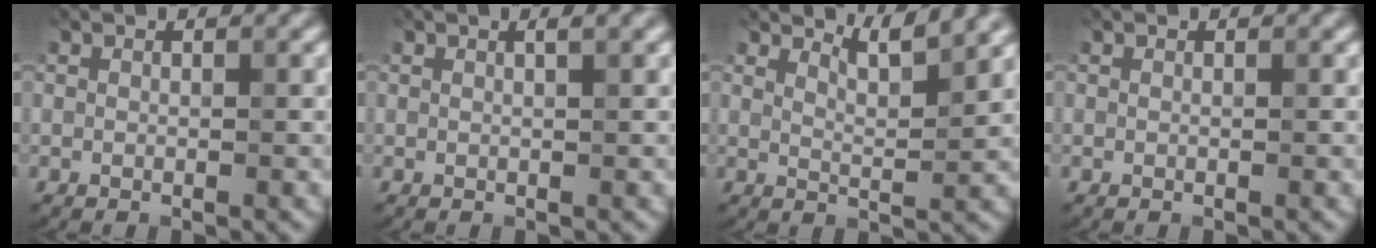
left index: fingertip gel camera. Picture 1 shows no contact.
{"total": 1.3, "force": [0.6, 0.4, 1.1], "torque": [-0.011, 0.004, 0.004]}
{"total": 2.7, "force": [2.5, 0.3, 1.1], "torque": [-0.017, -0.004, 0.038]}
{"total": 0.0}